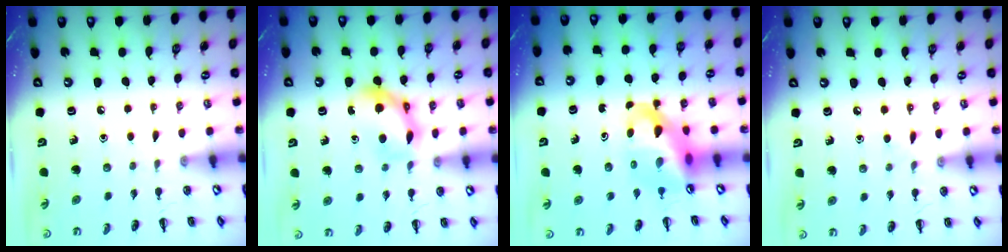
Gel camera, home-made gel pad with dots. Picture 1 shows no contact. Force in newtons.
{"total": 8.2, "press": 8.1, "slide": 1.2}
{"total": 11.6, "press": 11.1, "slide": 3.6}
{"total": 2.9, "press": 2.8, "slide": 0.9}